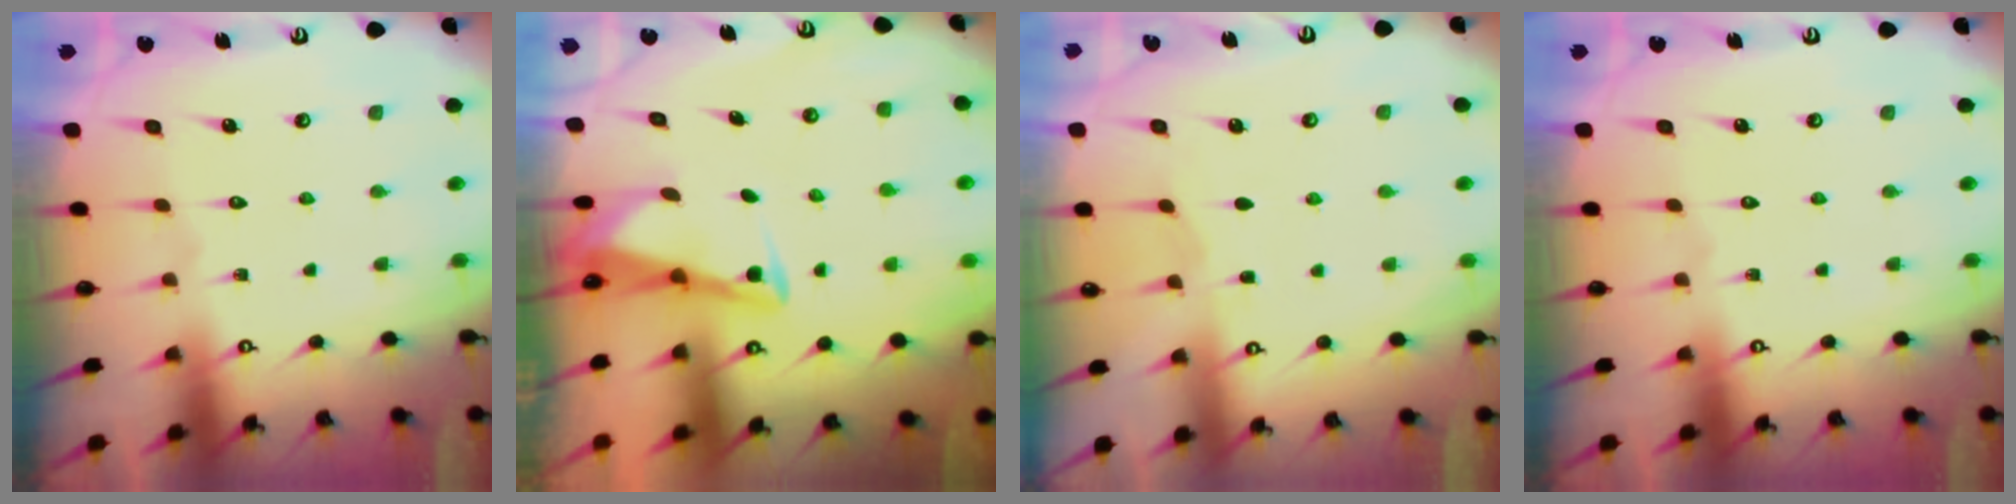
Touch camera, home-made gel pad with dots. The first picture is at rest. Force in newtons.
{"total": 3.1, "press": 3.1, "slide": 0.4}
{"total": 2.9, "press": 2.9, "slide": 0.3}
{"total": 0.0}